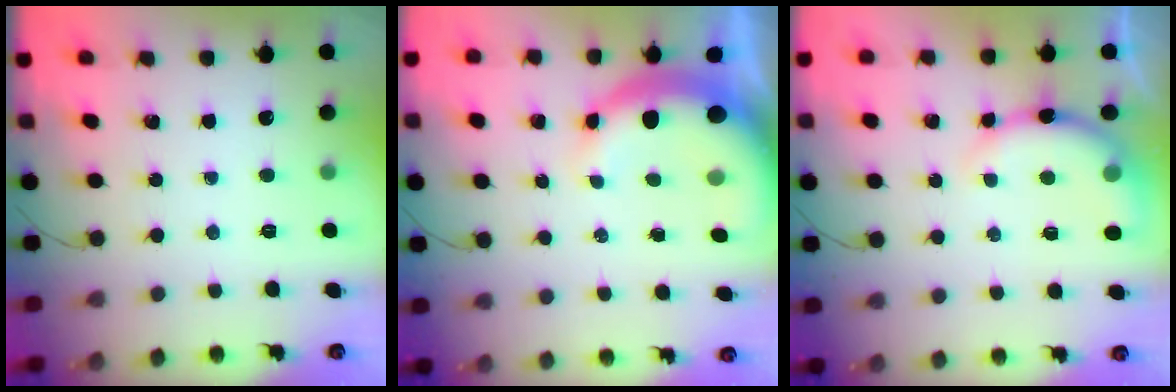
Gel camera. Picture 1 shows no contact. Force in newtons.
{"total": 9.7, "press": 9.5, "slide": 1.8}
{"total": 8.2, "press": 8.0, "slide": 1.6}